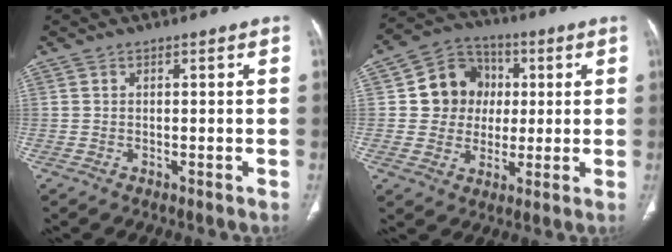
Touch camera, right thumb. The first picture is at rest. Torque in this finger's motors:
{"motor_torque": [-0.27, 0.42, -0.04, -0.22, 0.13]}